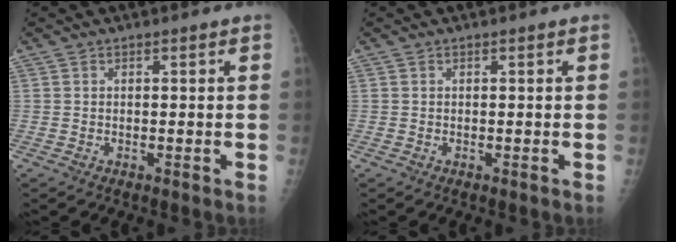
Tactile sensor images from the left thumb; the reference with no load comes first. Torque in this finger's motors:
{"motor_torque": [0.02, 0.02, -0.01, -0.03, 0.00]}